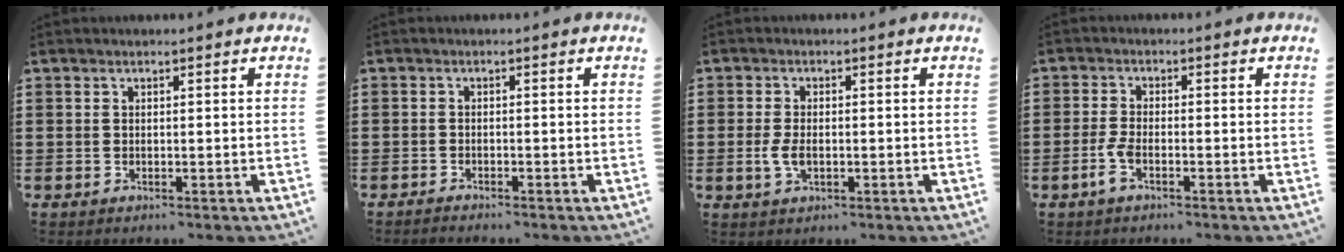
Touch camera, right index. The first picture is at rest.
{"total": 1.1, "force": [-1.1, 0.0, -0.2], "torque": [0.001, 0.003, -0.023]}
{"total": 3.2, "force": [-0.5, 1.6, 2.7], "torque": [-0.072, -0.007, -0.015]}
{"total": 3.0, "force": [-1.4, 0.8, 2.5], "torque": [-0.064, -0.006, -0.032]}